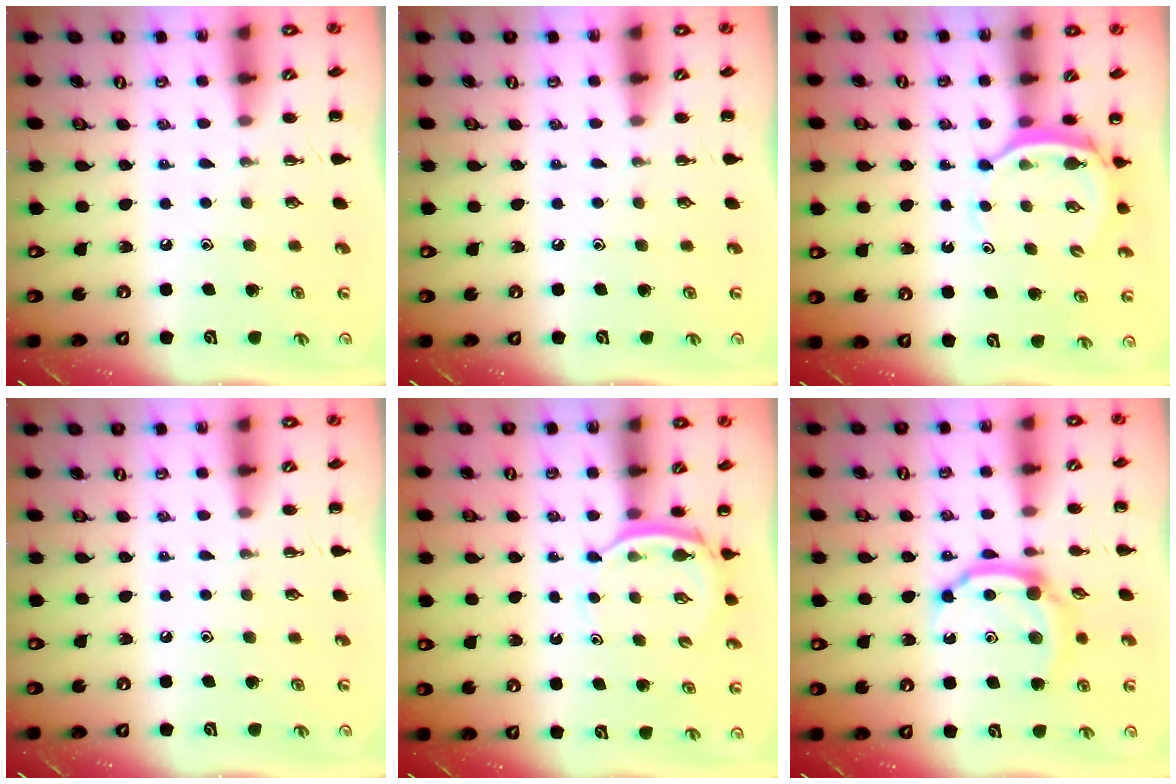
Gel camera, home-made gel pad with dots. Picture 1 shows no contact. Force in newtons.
{"total": 0.0}
{"total": 4.3, "press": 4.2, "slide": 0.9}
{"total": 0.0}
{"total": 4.0, "press": 3.8, "slide": 1.3}
{"total": 9.3, "press": 9.3, "slide": 0.7}